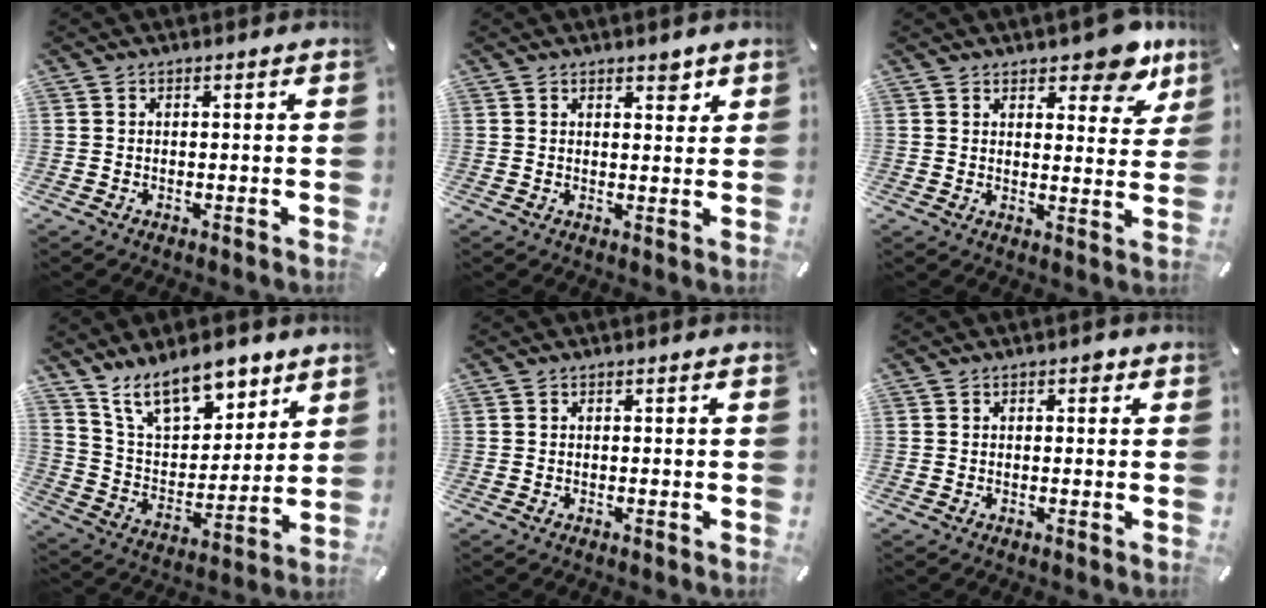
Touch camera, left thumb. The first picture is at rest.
{"total": 2.8, "force": [2.0, 1.5, 1.3], "torque": [0.003, -0.016, 0.029]}
{"total": 9.7, "force": [7.4, 4.3, 4.5], "torque": [-0.039, -0.054, 0.127]}
{"total": 15.1, "force": [11.4, 7.4, 6.6], "torque": [-0.121, -0.066, 0.210]}
{"total": 0.0}
{"total": 1.4, "force": [0.5, 1.0, 0.8], "torque": [-0.002, 0.000, 0.003]}